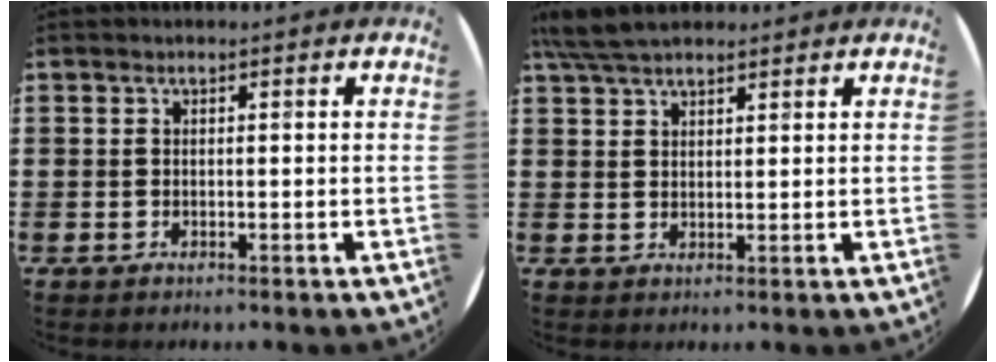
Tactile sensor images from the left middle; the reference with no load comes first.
{"total": 5.3, "force": [4.6, 1.5, 2.3], "torque": [-0.054, -0.001, 0.087]}